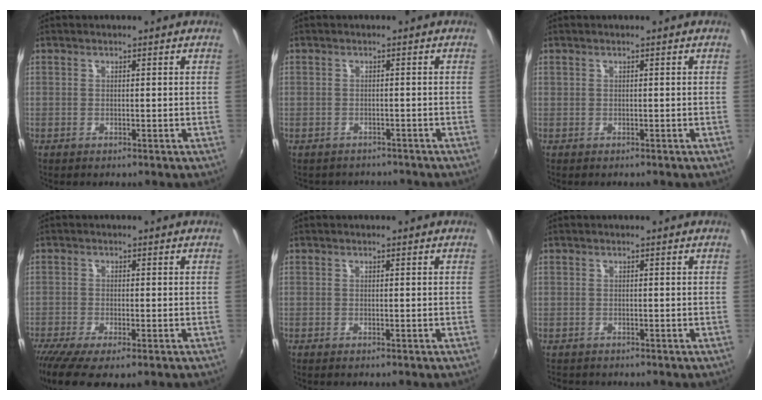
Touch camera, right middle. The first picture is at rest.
{"total": 3.2, "force": [-2.3, 2.2, 0.0], "torque": [0.001, 0.010, -0.031]}
{"total": 0.0}
{"total": 7.8, "force": [-5.1, 1.9, 5.5], "torque": [-0.127, -0.039, -0.090]}
{"total": 0.0}
{"total": 1.4, "force": [-1.0, 1.0, -0.1], "torque": [-0.004, 0.001, -0.016]}